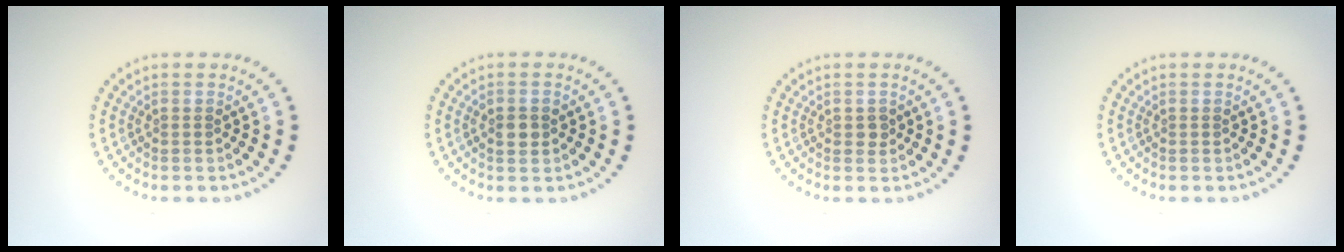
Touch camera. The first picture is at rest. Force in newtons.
{"total": 2.1, "press": 2.1, "slide": 0.2}
{"total": 0.8, "press": 0.8, "slide": 0.2}
{"total": 0.0}